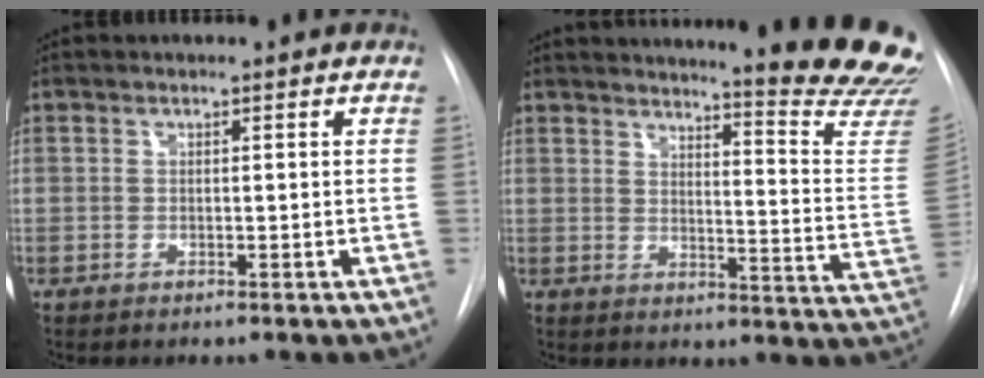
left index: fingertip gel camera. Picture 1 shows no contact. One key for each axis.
{"total": 21.1, "fx": 19.2, "fy": 0.0, "fz": 8.8, "tx": -0.114, "ty": -0.145, "tz": 0.214}